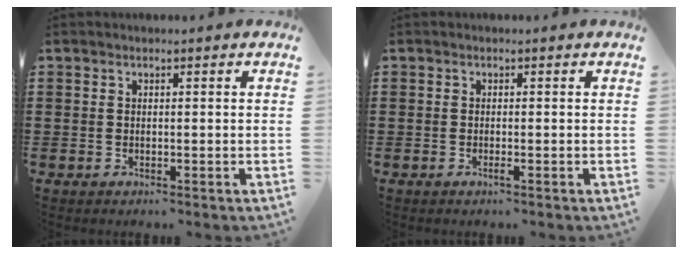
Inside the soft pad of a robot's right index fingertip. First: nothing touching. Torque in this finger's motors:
{"motor_torque": [0.22, 0.22, 0.00, 0.02]}